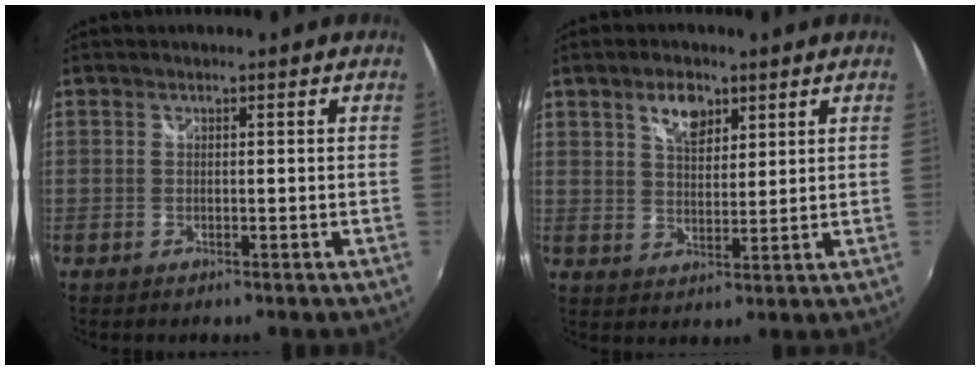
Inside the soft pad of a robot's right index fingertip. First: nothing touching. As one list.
[{"total": 6.0, "force": [3.5, 3.2, 3.7], "torque": [-0.056, 0.008, 0.063]}]